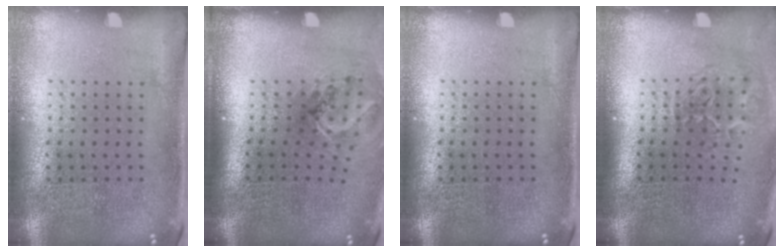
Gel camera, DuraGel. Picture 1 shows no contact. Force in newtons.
{"total": 1.3, "press": 1.1, "slide": 0.7}
{"total": 0.0}
{"total": 1.9, "press": 1.2, "slide": 1.5}